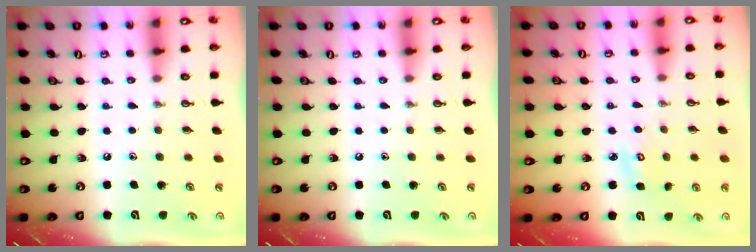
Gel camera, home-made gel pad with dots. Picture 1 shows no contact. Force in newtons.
{"total": 0.0}
{"total": 3.1, "press": 3.1, "slide": 0.2}